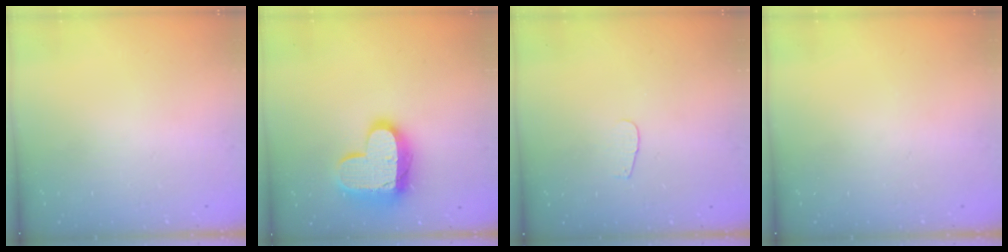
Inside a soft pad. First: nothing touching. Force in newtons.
{"total": 16.7, "press": 16.6, "slide": 1.3}
{"total": 3.3, "press": 3.3, "slide": 0.3}
{"total": 0.0}